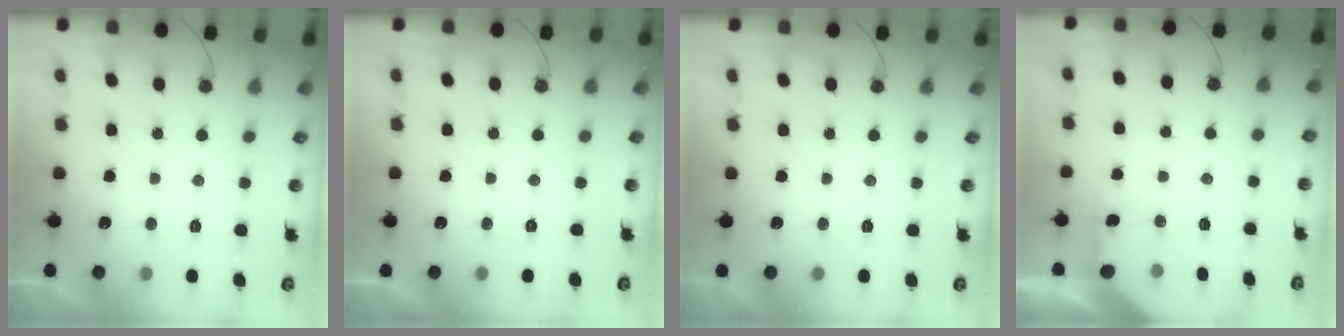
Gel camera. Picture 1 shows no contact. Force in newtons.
{"total": 0.0}
{"total": 0.0}
{"total": 1.9, "press": 1.9, "slide": 0.3}